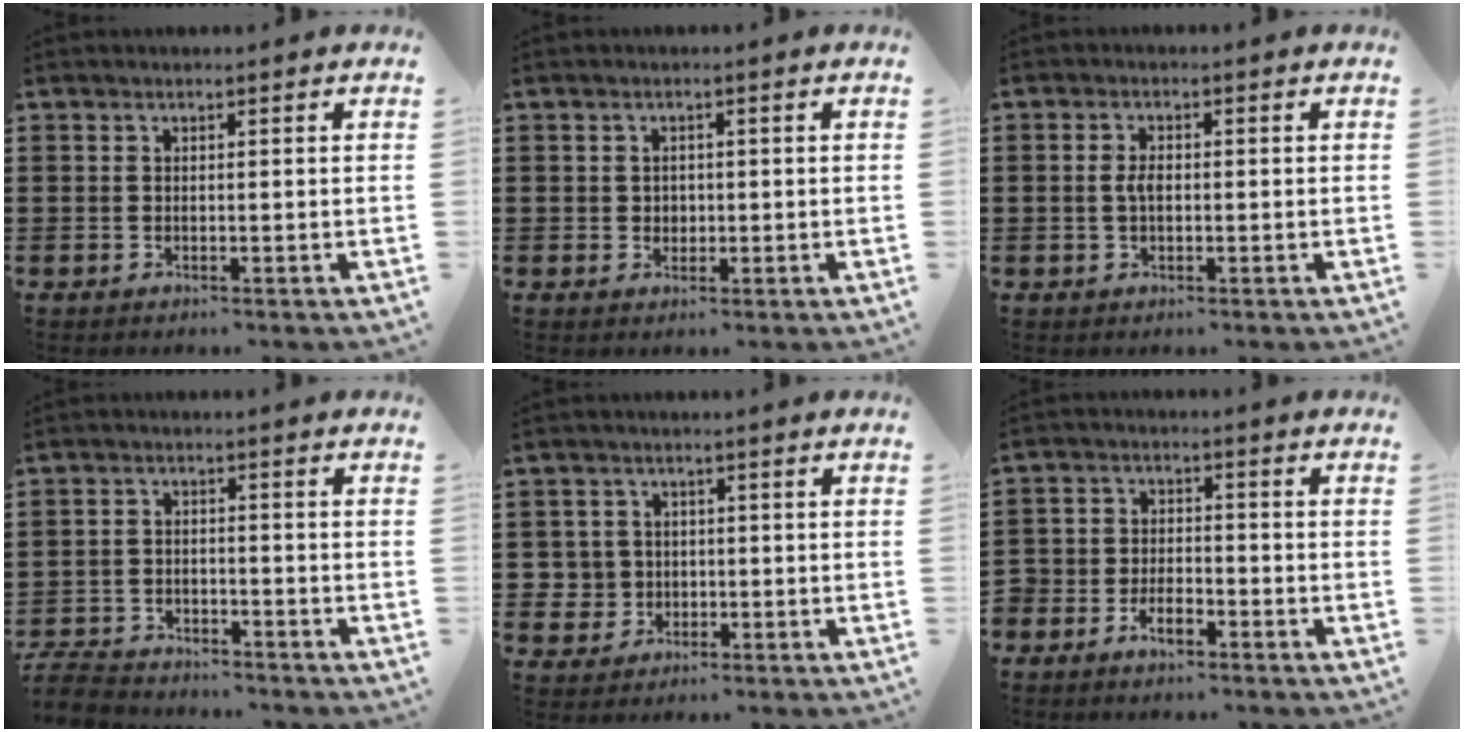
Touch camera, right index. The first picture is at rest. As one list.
[{"total": 1.4, "force": [0.2, 1.4, 0.4], "torque": [-0.012, 0.008, 0.001]}, {"total": 2.4, "force": [-0.1, 1.0, 2.2], "torque": [-0.052, -0.003, -0.004]}, {"total": 5.0, "force": [-4.9, 1.0, 0.7], "torque": [-0.030, 0.001, -0.104]}, {"total": 3.9, "force": [-0.7, 3.8, 0.7], "torque": [-0.038, 0.007, -0.018]}, {"total": 4.1, "force": [-3.3, 1.9, 1.5], "torque": [-0.036, 0.007, -0.067]}]